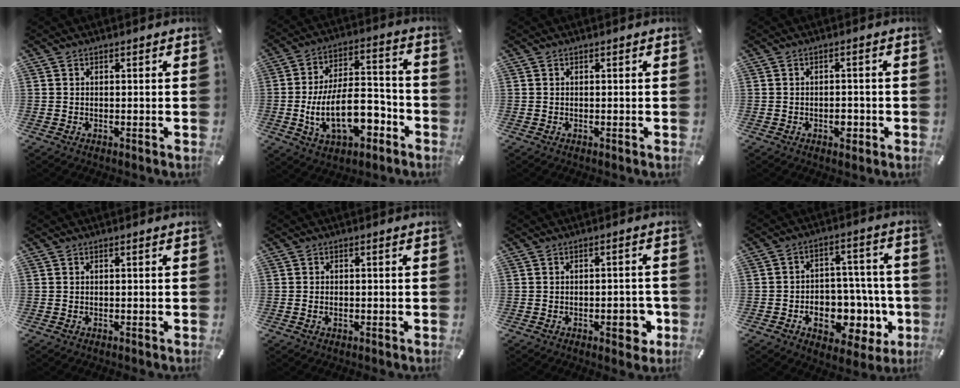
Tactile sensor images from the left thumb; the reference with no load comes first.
{"total": 18.2, "force": [-5.5, 10.0, 14.2], "torque": [-0.237, 0.023, -0.088]}
{"total": 0.0}
{"total": 3.1, "force": [-1.1, 1.8, 2.3], "torque": [-0.039, 0.005, -0.018]}
{"total": 0.0}
{"total": 1.0, "force": [-0.3, 0.6, 0.7], "torque": [-0.014, 0.003, -0.006]}
{"total": 5.7, "force": [-2.0, 2.5, 4.8], "torque": [-0.056, 0.004, -0.030]}
{"total": 12.0, "force": [-4.0, 8.5, 7.5], "torque": [-0.088, 0.020, -0.056]}